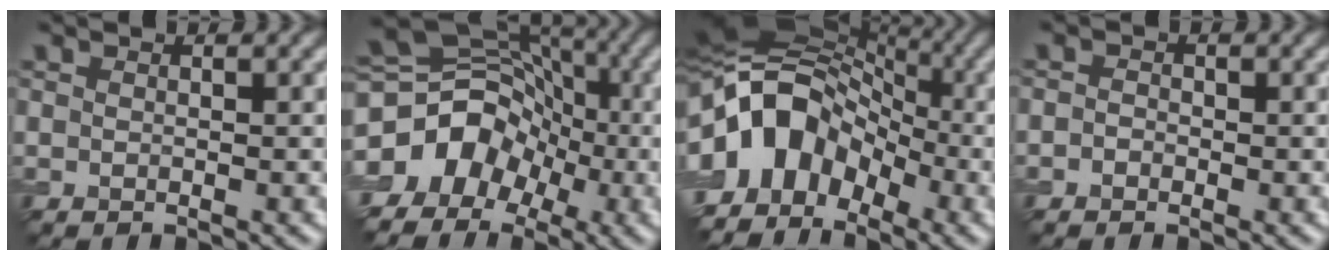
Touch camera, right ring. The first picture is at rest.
{"total": 8.3, "force": [-2.6, 6.8, 4.0], "torque": [-0.056, 0.018, -0.050]}
{"total": 11.2, "force": [-2.4, 8.1, 7.4], "torque": [-0.119, 0.023, -0.065]}
{"total": 0.6, "force": [-0.4, 0.5, 0.1], "torque": [0.000, 0.002, -0.013]}